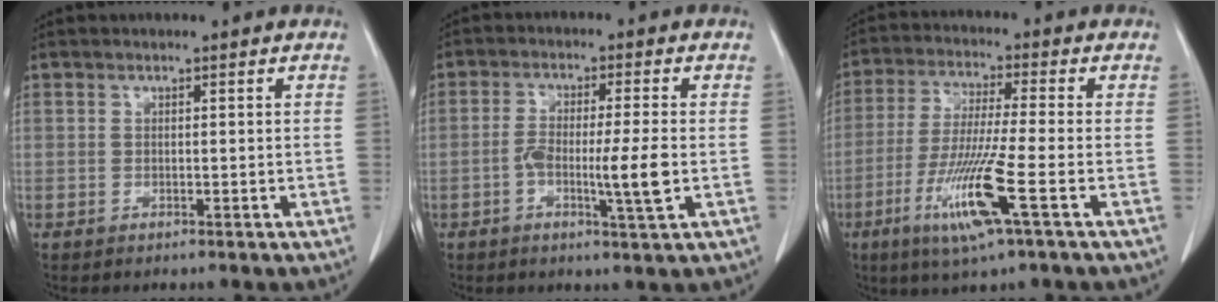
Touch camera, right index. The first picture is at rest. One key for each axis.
{"total": 7.0, "fx": -1.6, "fy": 0.2, "fz": 6.8, "tx": -0.122, "ty": -0.002, "tz": -0.029}
{"total": 11.6, "fx": -4.7, "fy": -0.4, "fz": 10.5, "tx": -0.214, "ty": -0.026, "tz": -0.093}